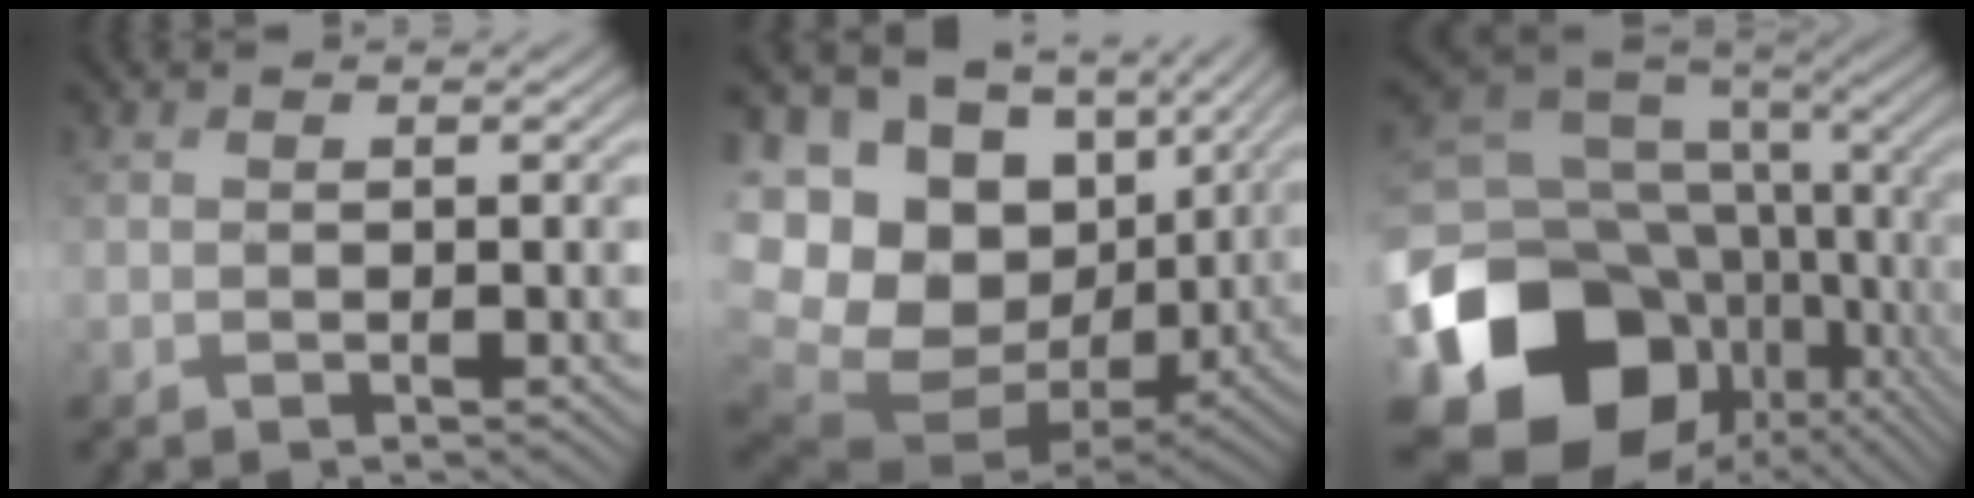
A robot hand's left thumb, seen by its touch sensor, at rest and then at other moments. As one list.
[{"total": 19.4, "force": [2.0, 14.0, 13.3], "torque": [-0.299, -0.025, 0.099]}, {"total": 20.3, "force": [-5.4, 15.6, 11.8], "torque": [-0.271, -0.042, -0.044]}]